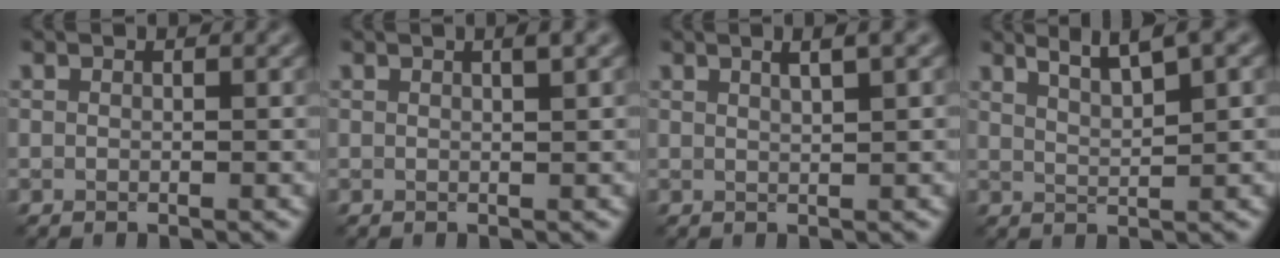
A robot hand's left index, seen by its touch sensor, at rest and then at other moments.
{"total": 1.3, "force": [0.6, 0.2, 1.2], "torque": [-0.014, 0.003, 0.008]}
{"total": 2.2, "force": [1.2, 0.4, 1.8], "torque": [-0.020, 0.005, 0.014]}
{"total": 3.7, "force": [2.8, 0.4, 2.4], "torque": [-0.032, 0.005, 0.047]}